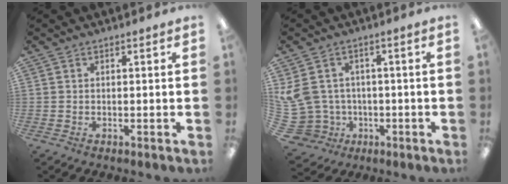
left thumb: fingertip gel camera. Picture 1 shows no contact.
{"total": 9.2, "force": [0.9, 8.6, 3.2], "torque": [-0.112, -0.009, 0.027]}